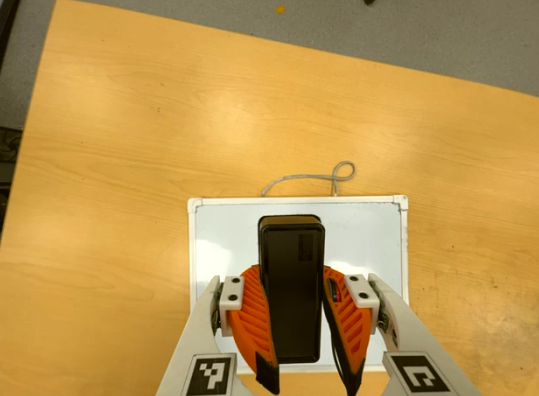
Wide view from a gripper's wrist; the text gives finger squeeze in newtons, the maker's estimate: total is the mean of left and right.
{"total": 10.6, "left": 9.1, "right": 12.1}